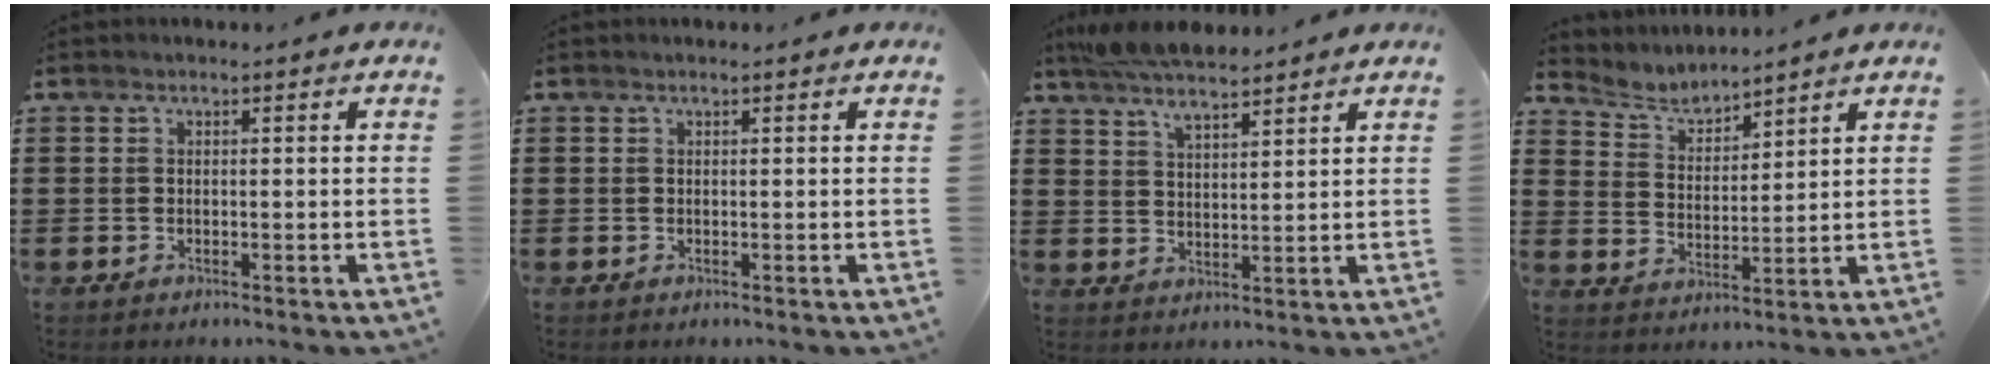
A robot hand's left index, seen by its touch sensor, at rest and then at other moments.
{"total": 0.0}
{"total": 6.4, "force": [5.7, 1.4, 2.5], "torque": [-0.068, -0.010, 0.107]}
{"total": 4.2, "force": [4.1, 0.7, 0.4], "torque": [-0.028, -0.018, 0.071]}